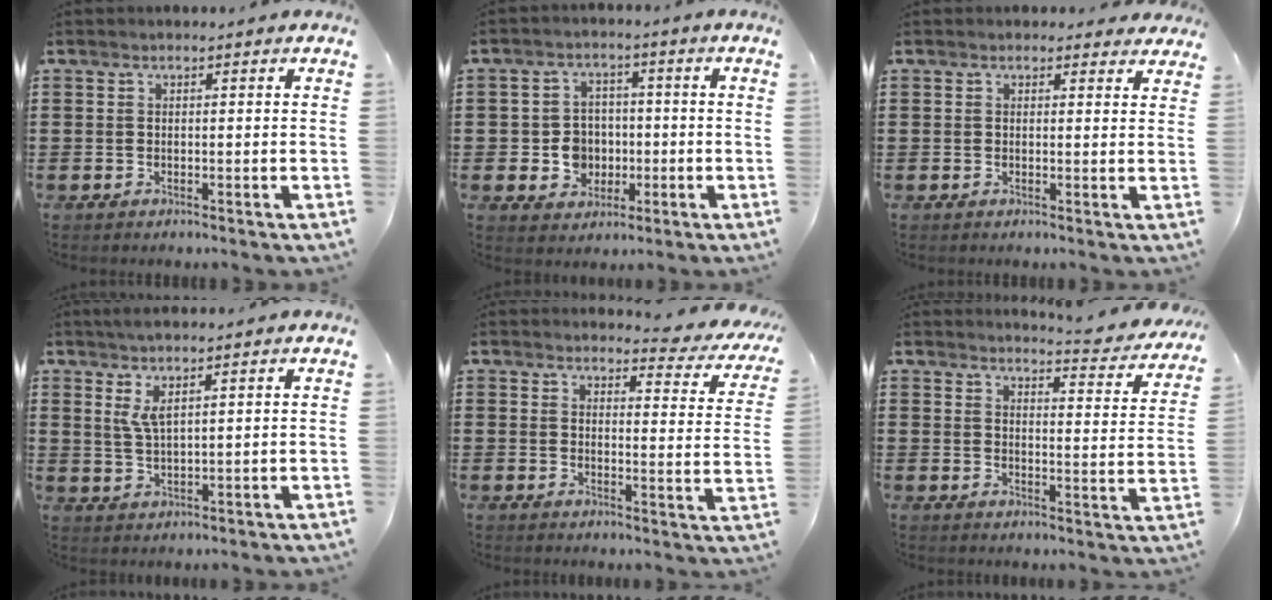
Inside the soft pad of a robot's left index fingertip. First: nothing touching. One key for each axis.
{"total": 5.8, "fx": -0.9, "fy": 5.3, "fz": 2.3, "tx": -0.051, "ty": 0.013, "tz": -0.015}
{"total": 1.5, "fx": 1.3, "fy": 0.7, "fz": 0.3, "tx": -0.002, "ty": 0.003, "tz": 0.023}
{"total": 4.2, "fx": 2.1, "fy": 0.9, "fz": 3.6, "tx": -0.074, "ty": 0.003, "tz": 0.036}
{"total": 4.2, "fx": 3.9, "fy": 0.5, "fz": 1.4, "tx": -0.028, "ty": -0.025, "tz": 0.064}
{"total": 4.9, "fx": 4.6, "fy": -0.1, "fz": 1.6, "tx": -0.026, "ty": -0.036, "tz": 0.073}